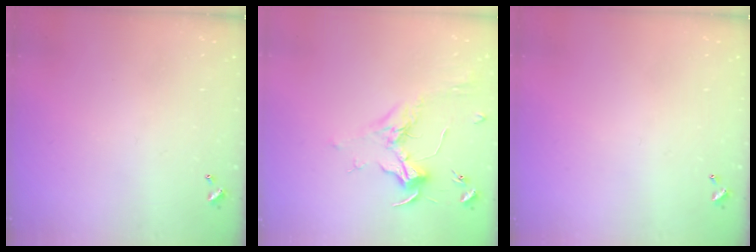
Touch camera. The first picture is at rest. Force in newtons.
{"total": 1.8, "press": 1.7, "slide": 0.7}
{"total": 0.0}